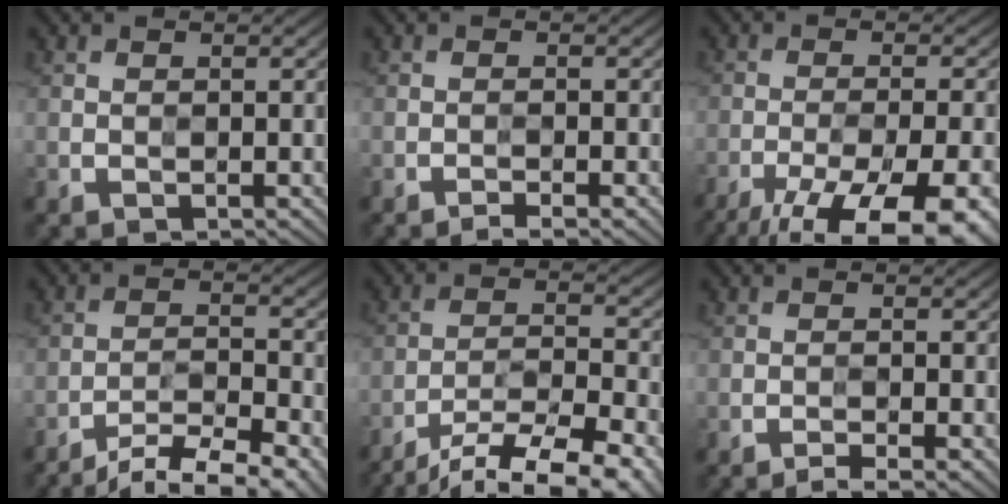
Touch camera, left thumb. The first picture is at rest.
{"total": 1.8, "force": [-1.3, 0.1, 1.2], "torque": [-0.017, 0.005, -0.026]}
{"total": 16.9, "force": [-12.6, 4.9, 10.2], "torque": [-0.161, -0.031, -0.168]}
{"total": 10.1, "force": [-8.2, 2.1, 5.6], "torque": [-0.101, -0.011, -0.128]}
{"total": 15.0, "force": [-12.1, 3.5, 8.1], "torque": [-0.147, -0.019, -0.179]}
{"total": 2.3, "force": [-1.7, 0.2, 1.5], "torque": [-0.021, 0.005, -0.033]}